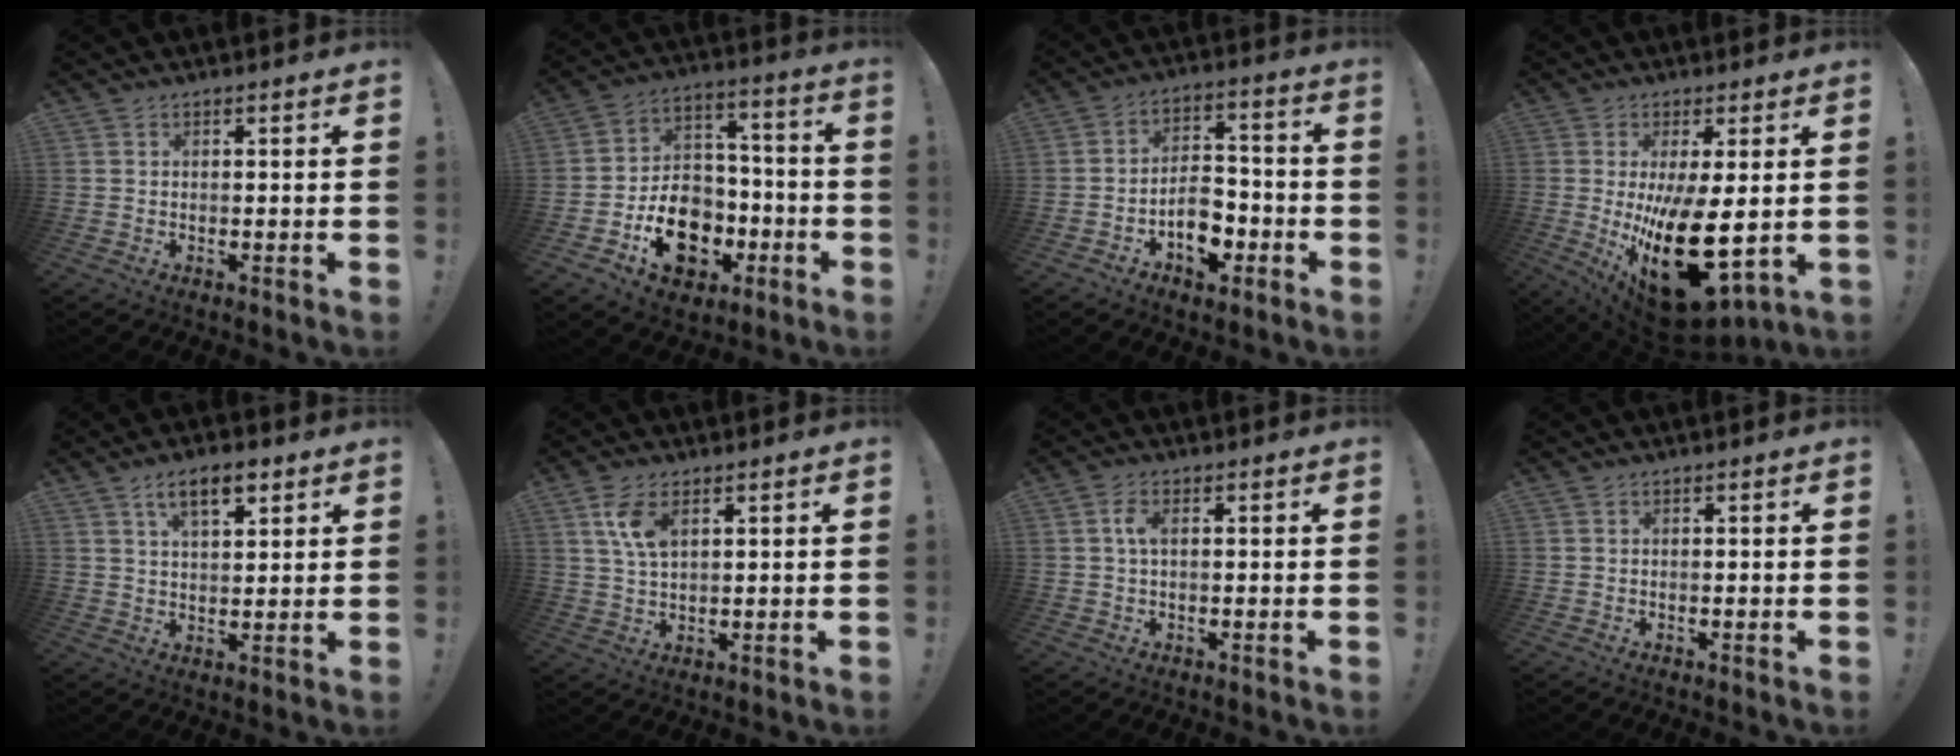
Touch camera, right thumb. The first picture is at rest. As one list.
[{"total": 16.4, "force": [-6.1, 12.9, 8.2], "torque": [-0.107, 0.047, -0.094]}, {"total": 10.3, "force": [-4.3, 6.9, 6.4], "torque": [-0.090, 0.031, -0.070]}, {"total": 21.6, "force": [-1.7, 9.8, 19.2], "torque": [-0.296, -0.028, -0.002]}, {"total": 8.0, "force": [4.4, 3.5, 5.7], "torque": [-0.084, -0.011, 0.076]}, {"total": 7.2, "force": [3.4, 3.3, 5.5], "torque": [-0.110, -0.010, 0.061]}, {"total": 3.1, "force": [0.4, 1.3, 2.8], "torque": [-0.058, 0.006, 0.006]}, {"total": 0.0}]